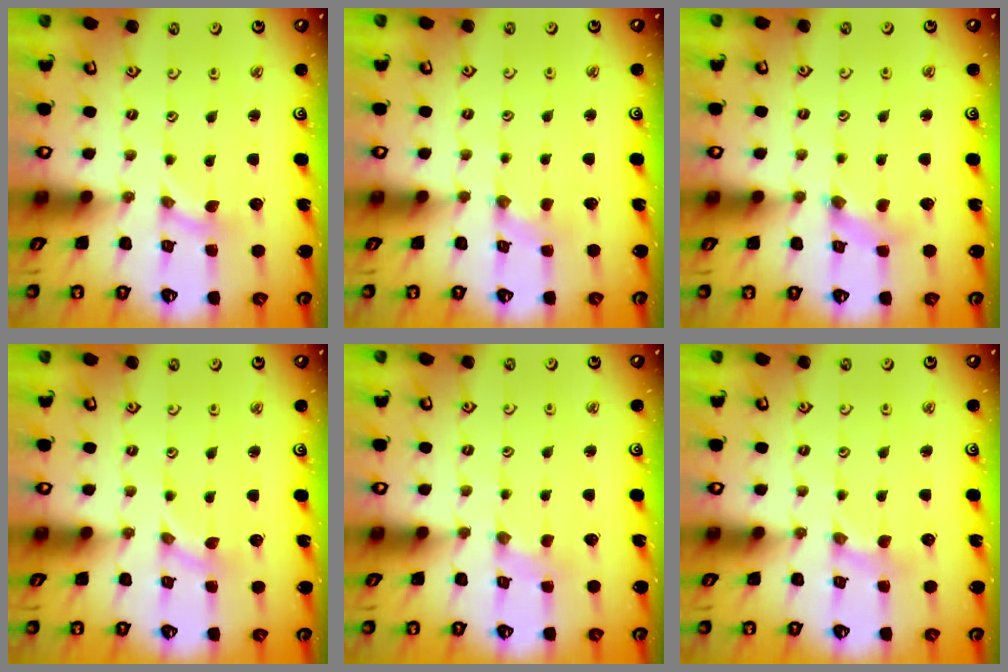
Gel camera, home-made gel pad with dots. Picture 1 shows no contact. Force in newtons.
{"total": 0.0}
{"total": 0.9, "press": 0.9, "slide": 0.2}
{"total": 0.0}
{"total": 0.0}
{"total": 2.3, "press": 2.3, "slide": 0.2}